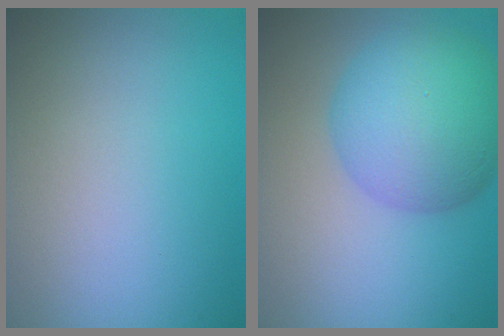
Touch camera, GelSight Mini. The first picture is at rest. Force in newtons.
{"total": 9.0, "press": 9.0, "slide": 0.3}